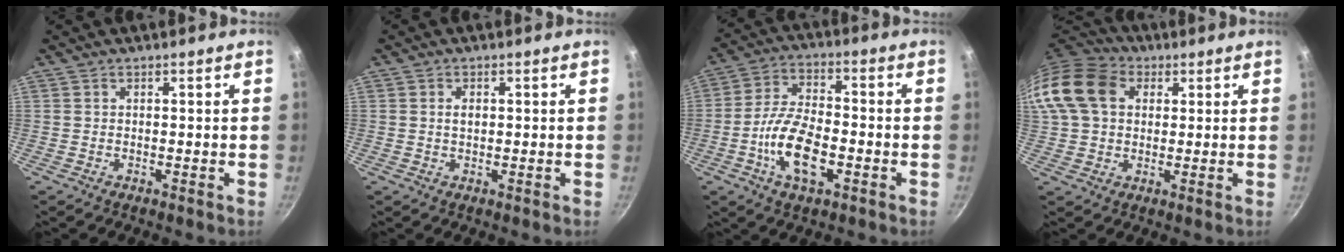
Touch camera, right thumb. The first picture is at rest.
{"total": 1.6, "force": [0.3, 1.1, 1.2], "torque": [-0.015, 0.002, 0.005]}
{"total": 12.2, "force": [-3.8, 5.8, 10.1], "torque": [-0.185, 0.025, -0.078]}
{"total": 14.5, "force": [3.5, 11.1, 8.6], "torque": [-0.159, 0.023, 0.049]}